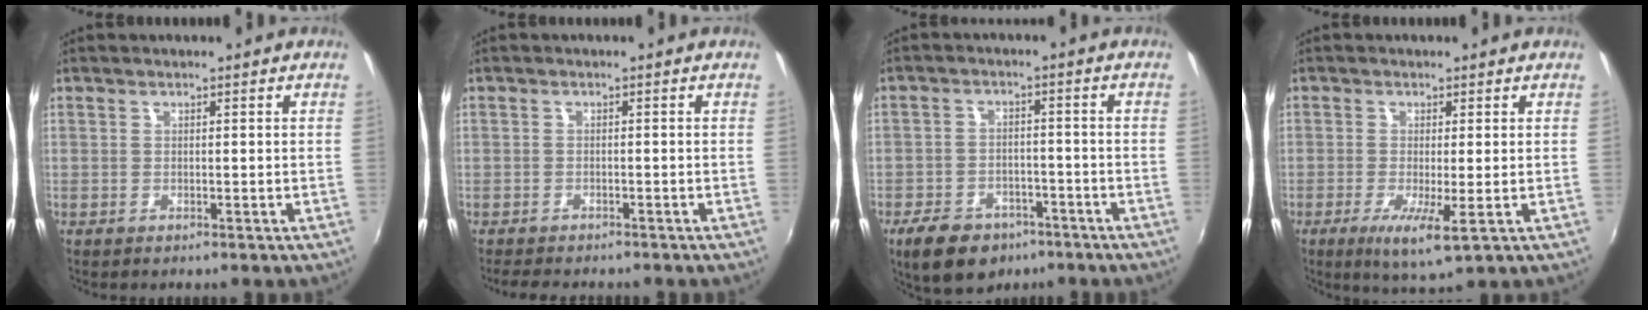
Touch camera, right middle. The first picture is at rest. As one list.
[{"total": 3.8, "force": [-3.2, 1.8, 1.0], "torque": [-0.028, -0.004, -0.054]}, {"total": 11.4, "force": [-7.5, 6.9, 5.1], "torque": [-0.128, 0.001, -0.110]}, {"total": 5.5, "force": [-1.7, 0.8, 5.2], "torque": [-0.105, -0.021, -0.030]}]